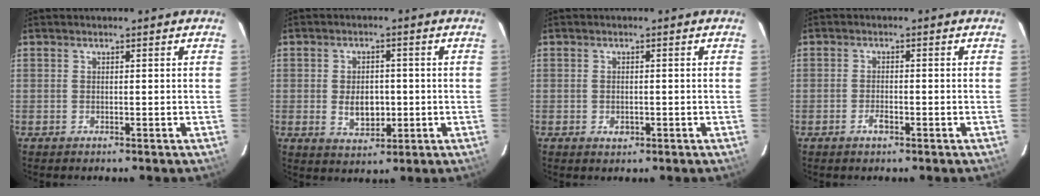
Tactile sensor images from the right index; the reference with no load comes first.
{"total": 6.1, "force": [-0.7, 4.0, 4.6], "torque": [-0.084, 0.000, -0.002]}
{"total": 1.8, "force": [-0.6, 1.3, 1.1], "torque": [-0.016, 0.001, -0.006]}
{"total": 2.2, "force": [-1.2, 0.9, 1.5], "torque": [-0.034, 0.002, -0.022]}